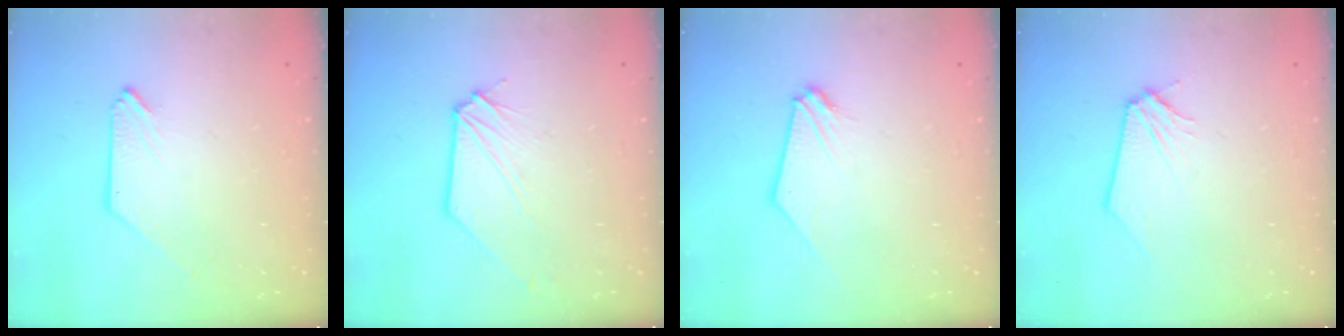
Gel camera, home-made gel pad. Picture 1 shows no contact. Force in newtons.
{"total": 1.1, "press": 1.1, "slide": 0.1}
{"total": 0.7, "press": 0.6, "slide": 0.2}
{"total": 0.0}